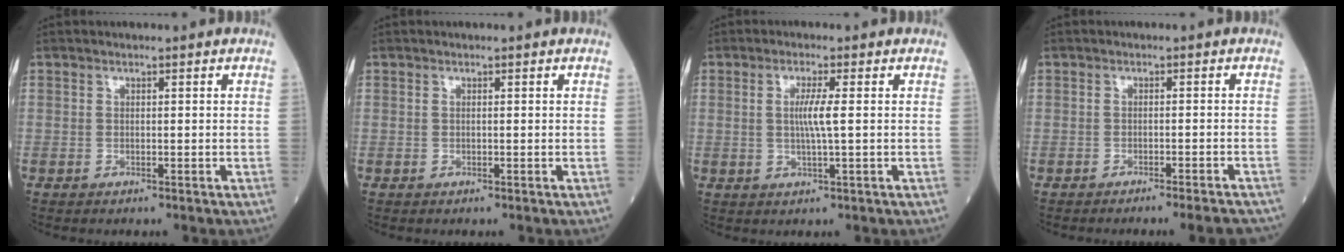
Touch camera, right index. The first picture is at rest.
{"total": 0.0}
{"total": 3.6, "force": [0.5, -0.3, 3.6], "torque": [-0.072, -0.005, 0.009]}
{"total": 6.9, "force": [-6.4, 0.3, 2.7], "torque": [-0.019, -0.010, -0.074]}